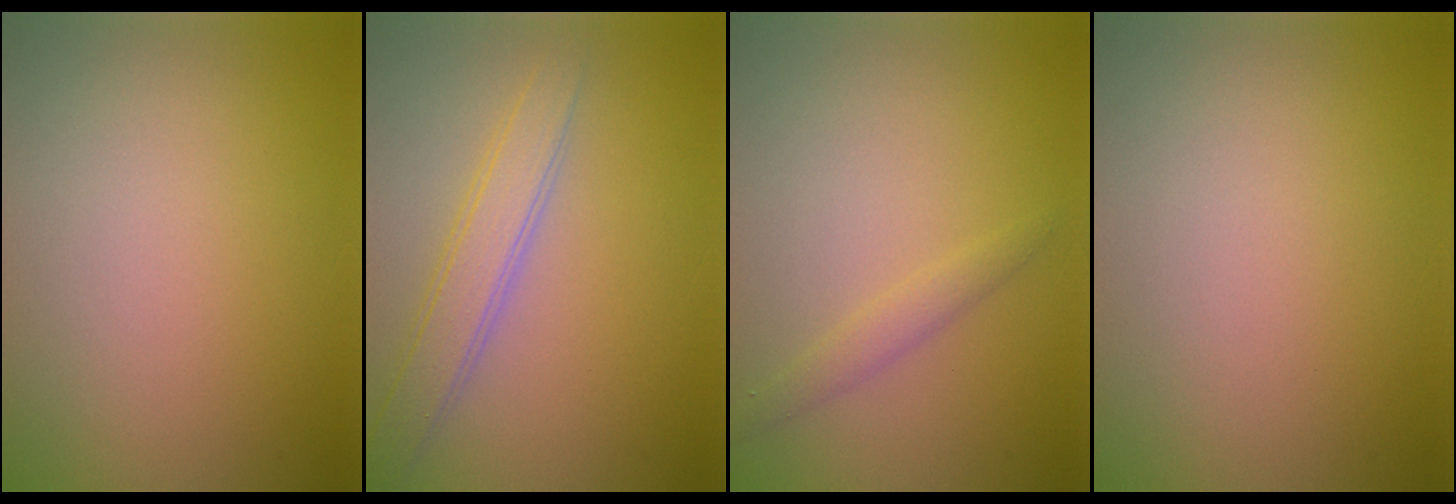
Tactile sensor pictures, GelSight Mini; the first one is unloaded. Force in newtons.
{"total": 3.3, "press": 3.3, "slide": 0.2}
{"total": 1.4, "press": 1.4, "slide": 0.0}
{"total": 0.0}